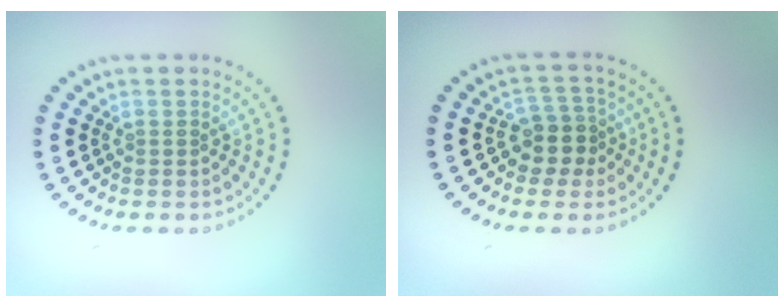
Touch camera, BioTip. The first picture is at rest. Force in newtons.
{"total": 2.8, "press": 2.5, "slide": 1.4}